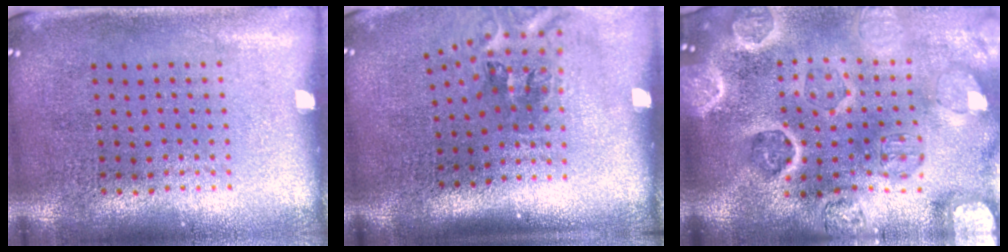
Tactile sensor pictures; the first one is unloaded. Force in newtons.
{"total": 2.1, "press": 1.4, "slide": 1.7}
{"total": 4.8, "press": 4.3, "slide": 2.2}